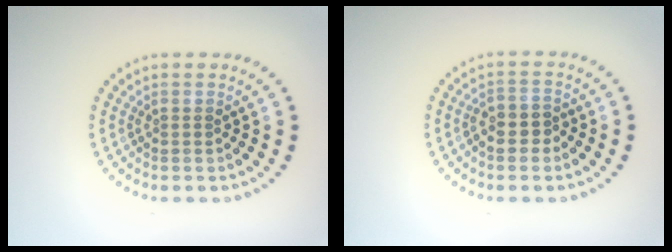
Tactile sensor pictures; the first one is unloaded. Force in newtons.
{"total": 2.3, "press": 2.1, "slide": 0.9}